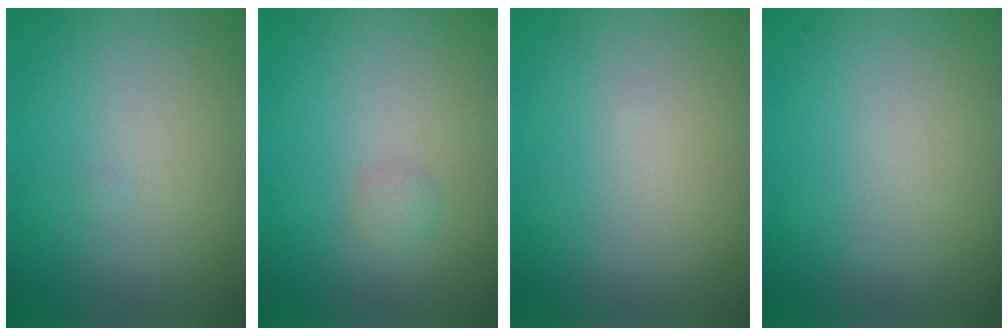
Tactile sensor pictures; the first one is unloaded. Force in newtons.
{"total": 0.8, "press": 0.8, "slide": 0.1}
{"total": 0.0}
{"total": 0.0}